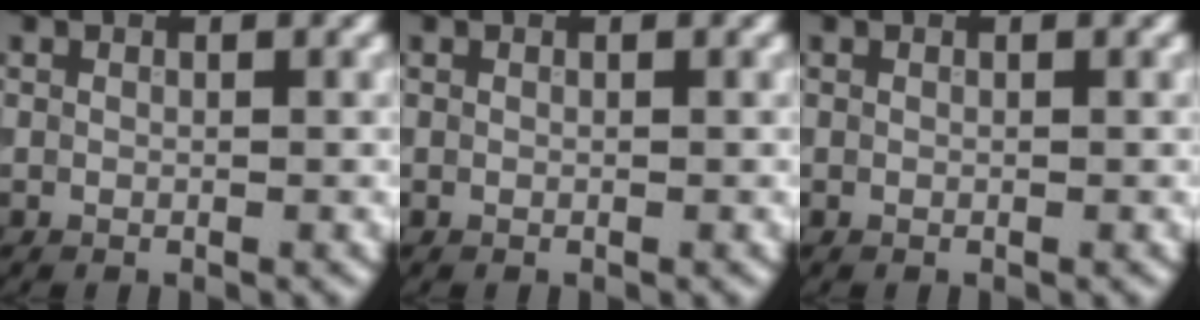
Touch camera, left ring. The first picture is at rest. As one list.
[{"total": 0.0}, {"total": 0.0}]